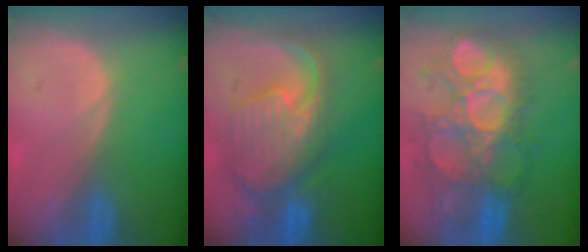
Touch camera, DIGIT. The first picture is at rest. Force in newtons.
{"total": 11.2, "press": 9.8, "slide": 5.6}
{"total": 12.0, "press": 11.4, "slide": 3.7}